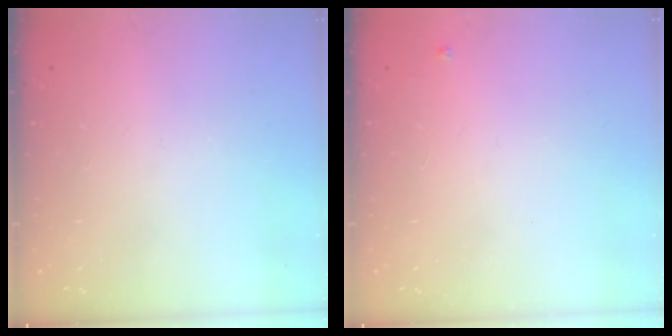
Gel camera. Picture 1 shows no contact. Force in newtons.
{"total": 3.0, "press": 3.0, "slide": 0.5}